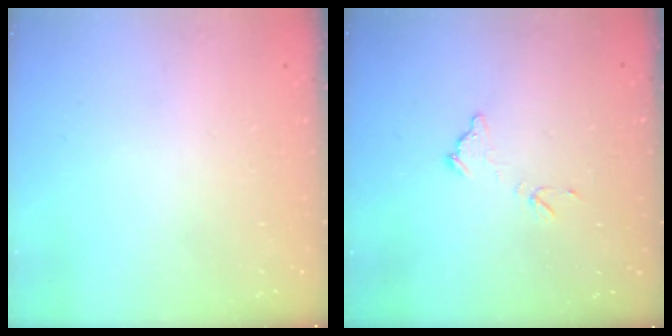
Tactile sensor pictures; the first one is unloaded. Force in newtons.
{"total": 7.4, "press": 7.4, "slide": 0.4}